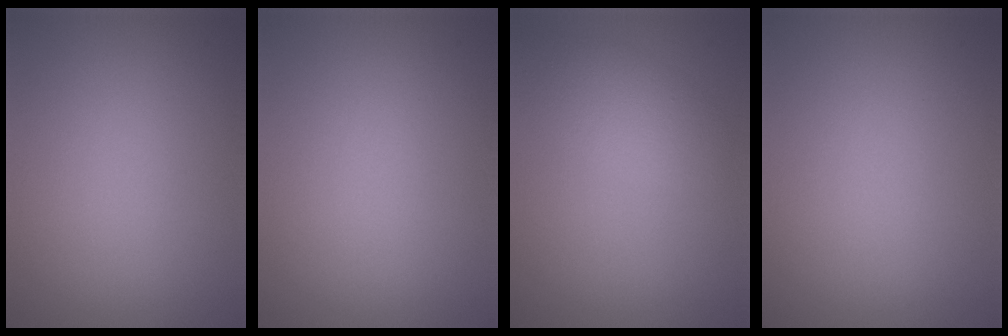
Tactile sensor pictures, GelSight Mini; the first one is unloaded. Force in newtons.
{"total": 0.0}
{"total": 2.9, "press": 2.9, "slide": 0.2}
{"total": 0.0}